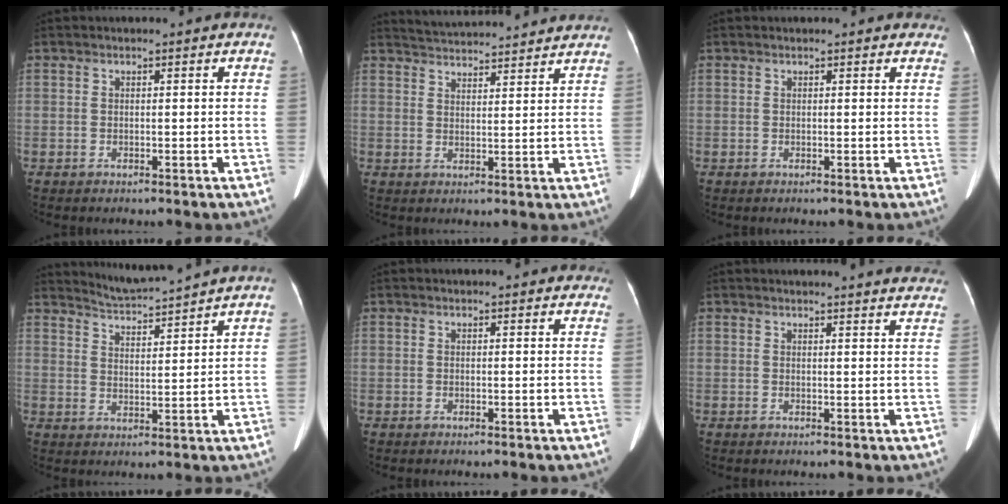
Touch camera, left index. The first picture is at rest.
{"total": 12.0, "force": [11.5, 1.0, 3.0], "torque": [-0.052, 0.028, 0.159]}
{"total": 3.2, "force": [2.9, 1.2, 0.9], "torque": [-0.003, 0.017, 0.022]}
{"total": 6.3, "force": [6.1, -1.4, 0.7], "torque": [-0.028, -0.003, 0.111]}
{"total": 5.3, "force": [4.7, 1.8, 1.6], "torque": [-0.009, 0.020, 0.044]}
{"total": 14.4, "force": [14.0, 1.4, 3.4], "torque": [-0.028, -0.015, 0.146]}